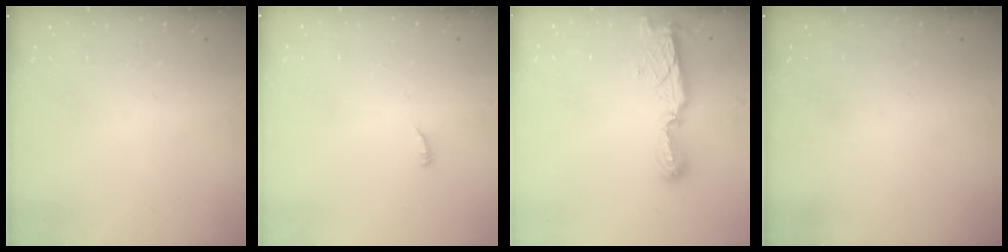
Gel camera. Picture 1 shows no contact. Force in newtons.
{"total": 4.3, "press": 4.2, "slide": 0.6}
{"total": 8.9, "press": 8.9, "slide": 0.1}
{"total": 0.0}